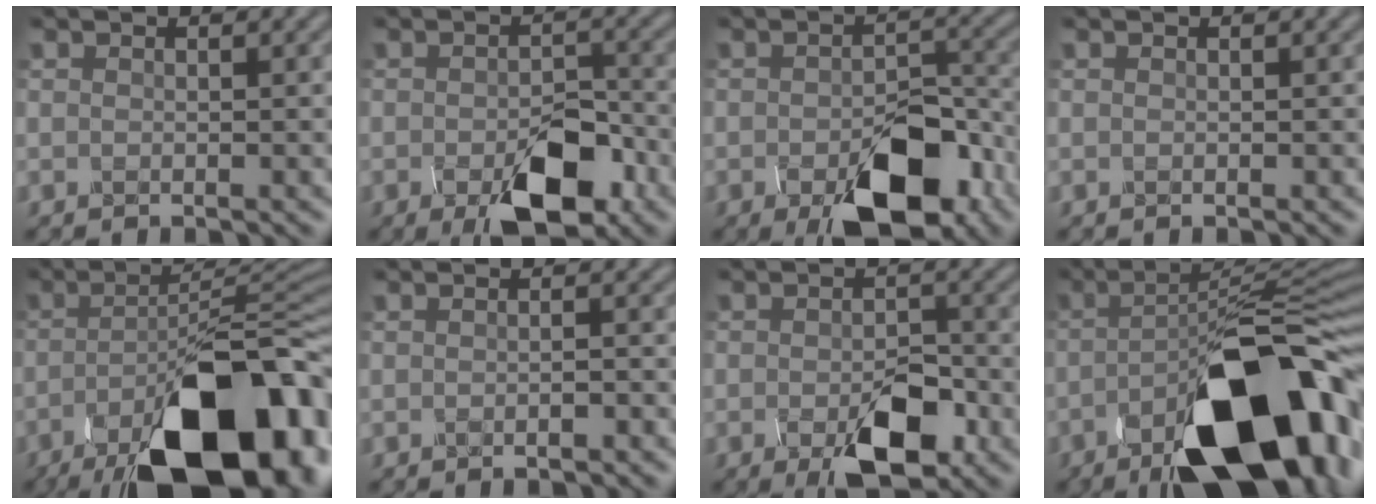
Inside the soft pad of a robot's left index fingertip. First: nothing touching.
{"total": 6.6, "force": [-3.1, 3.1, 4.9], "torque": [-0.076, 0.002, -0.048]}
{"total": 8.6, "force": [-4.2, 4.1, 6.3], "torque": [-0.091, -0.001, -0.057]}
{"total": 0.0}
{"total": 16.2, "force": [-8.5, 6.0, 12.4], "torque": [-0.177, -0.001, -0.138]}
{"total": 1.3, "force": [-0.8, 0.2, 1.0], "torque": [0.001, 0.009, -0.015]}
{"total": 5.8, "force": [-2.5, 2.7, 4.4], "torque": [-0.071, -0.002, -0.040]}
{"total": 14.4, "force": [-7.1, 4.7, 11.7], "torque": [-0.173, 0.006, -0.116]}